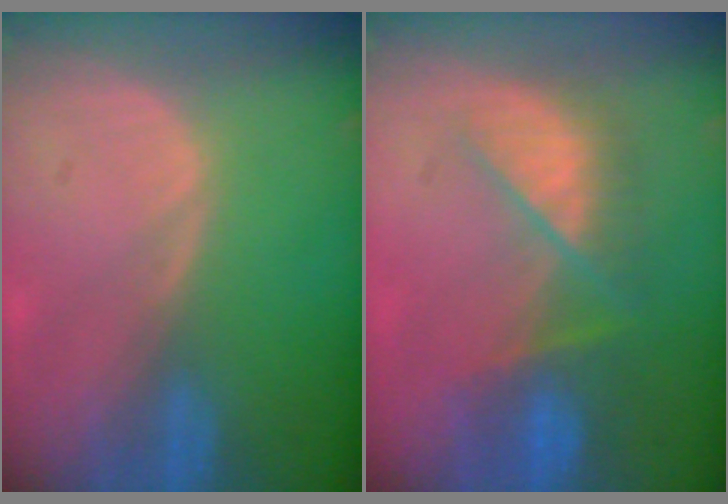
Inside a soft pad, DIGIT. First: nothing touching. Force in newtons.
{"total": 7.5, "press": 7.3, "slide": 1.9}